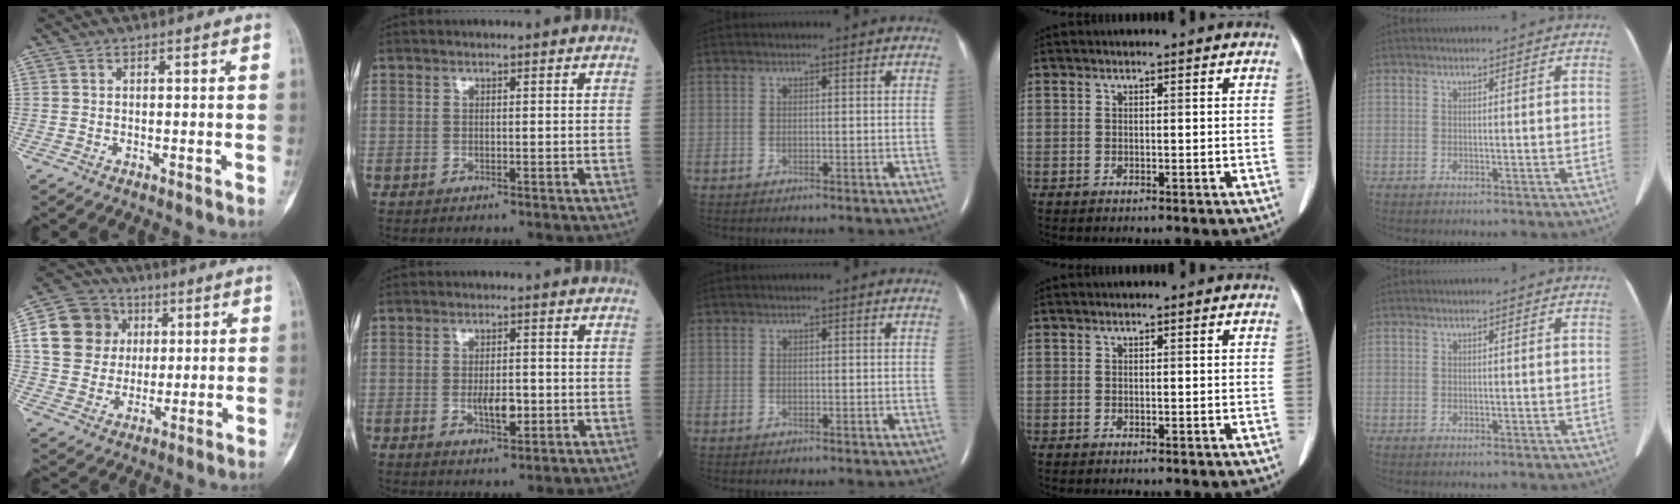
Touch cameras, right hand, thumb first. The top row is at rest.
{"thumb": {"total": 13.8, "force": [3.1, 12.7, 4.5], "torque": [-0.058, 0.013, 0.057]}, "index": {"total": 3.9, "force": [-0.8, 1.4, 3.5], "torque": [-0.058, 0.000, -0.010]}}